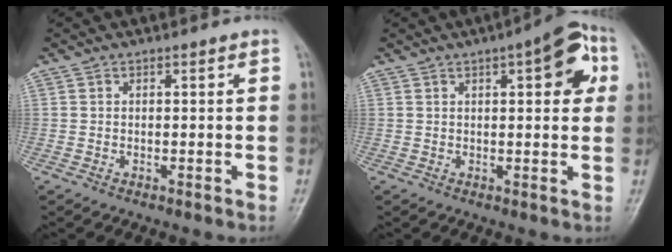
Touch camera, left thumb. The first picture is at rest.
{"total": 9.5, "force": [3.4, 3.5, 8.2], "torque": [-0.080, 0.008, 0.035]}